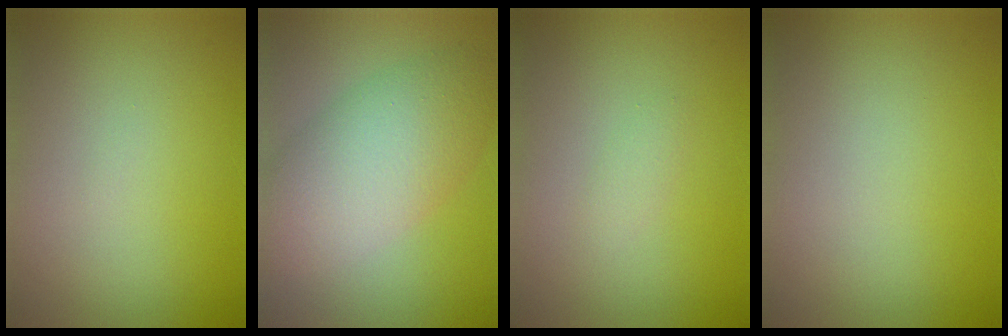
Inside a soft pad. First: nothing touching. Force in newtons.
{"total": 7.1, "press": 7.1, "slide": 0.4}
{"total": 0.8, "press": 0.8, "slide": 0.1}
{"total": 0.0}